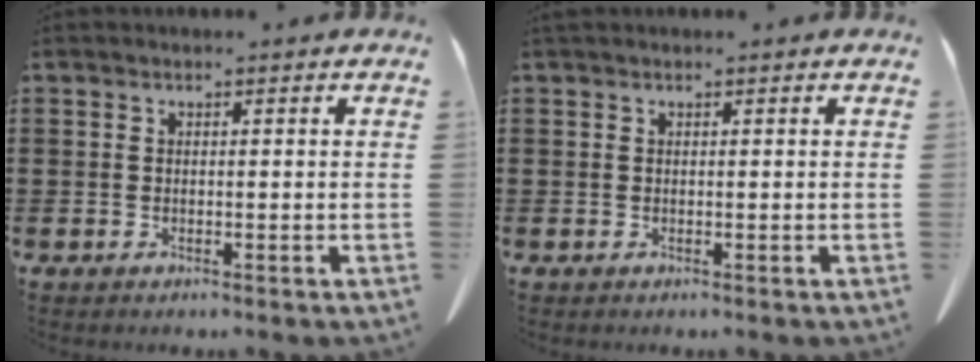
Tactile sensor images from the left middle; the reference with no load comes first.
{"total": 0.0}